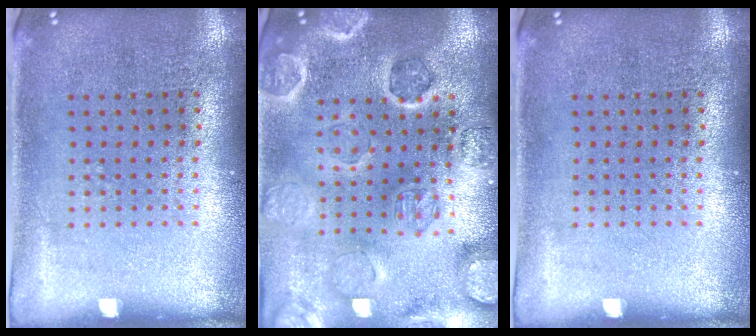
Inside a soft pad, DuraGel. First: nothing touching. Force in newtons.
{"total": 2.7, "press": 2.7, "slide": 0.2}
{"total": 0.0}